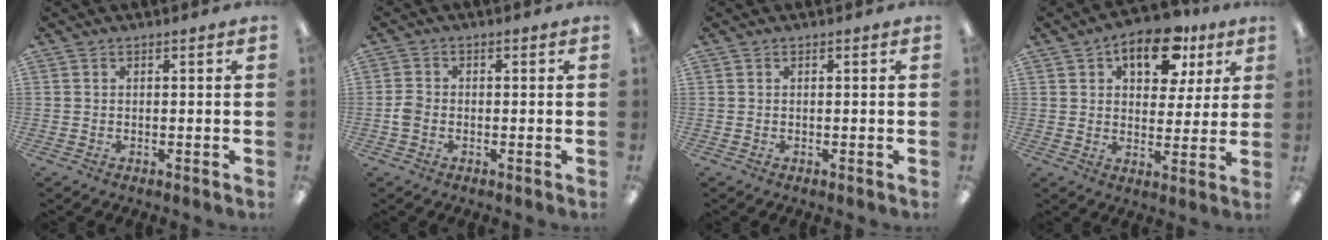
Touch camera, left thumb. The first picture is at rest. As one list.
[{"total": 2.8, "force": [-0.8, 2.1, 1.7], "torque": [-0.030, 0.006, -0.014]}, {"total": 0.0}, {"total": 13.1, "force": [6.7, 7.4, 8.5], "torque": [-0.107, -0.019, 0.111]}]